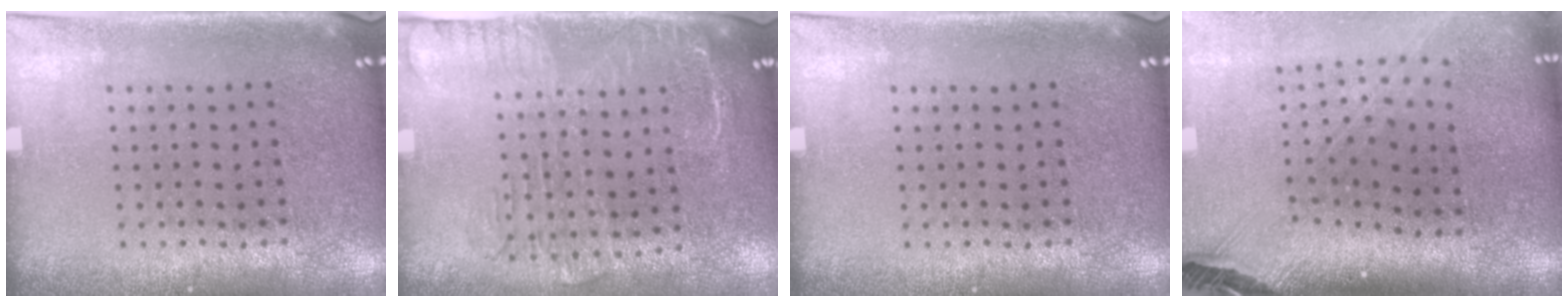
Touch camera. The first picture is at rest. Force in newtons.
{"total": 1.9, "press": 1.6, "slide": 1.0}
{"total": 0.0}
{"total": 3.0, "press": 2.1, "slide": 2.0}